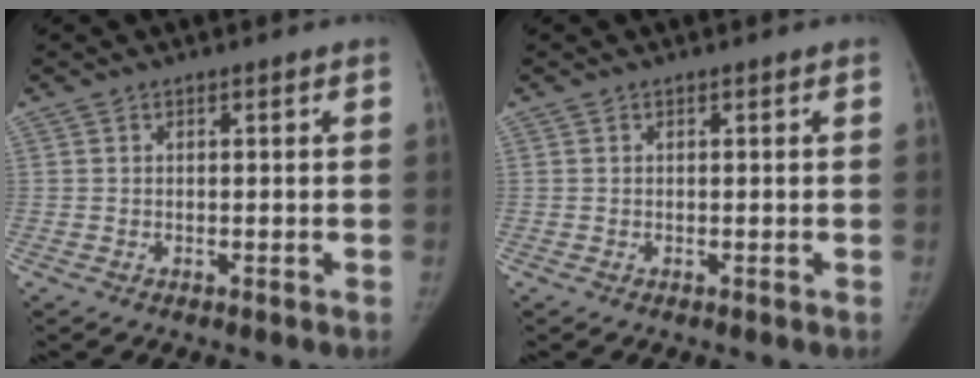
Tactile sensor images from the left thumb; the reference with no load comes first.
{"total": 0.0}